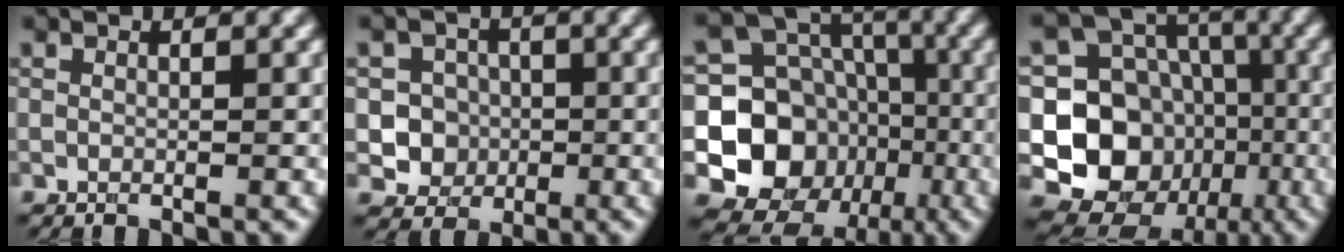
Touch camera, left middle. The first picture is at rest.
{"total": 3.5, "force": [-0.5, 3.3, 1.0], "torque": [0.001, 0.001, -0.026]}
{"total": 11.5, "force": [-2.9, 9.9, 5.1], "torque": [-0.092, -0.002, -0.075]}
{"total": 12.6, "force": [-2.8, 11.1, 5.2], "torque": [-0.102, -0.002, -0.072]}